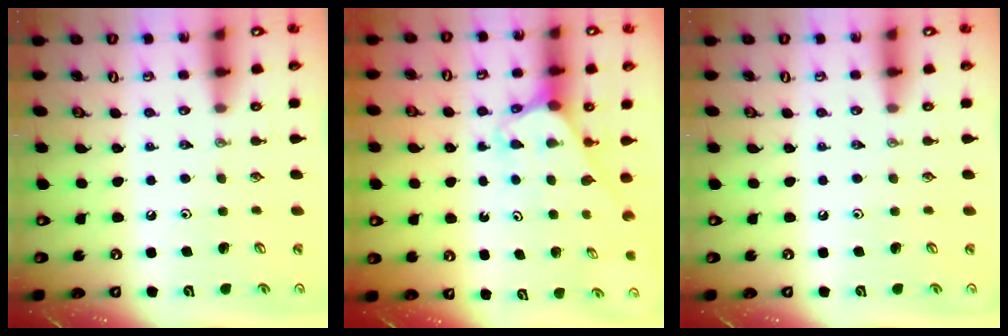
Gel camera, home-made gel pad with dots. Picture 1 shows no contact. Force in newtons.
{"total": 2.6, "press": 2.6, "slide": 0.2}
{"total": 0.0}